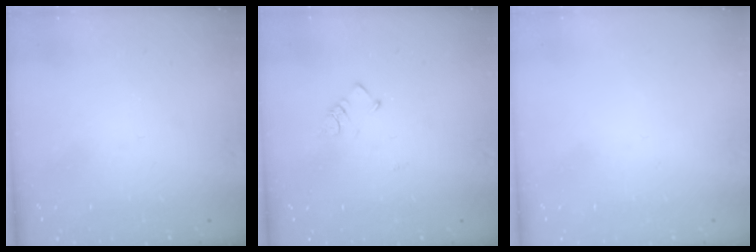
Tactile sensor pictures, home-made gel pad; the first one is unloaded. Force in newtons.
{"total": 3.5, "press": 3.5, "slide": 0.4}
{"total": 1.9, "press": 1.9, "slide": 0.1}